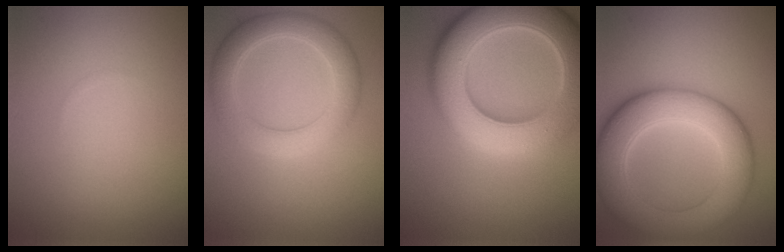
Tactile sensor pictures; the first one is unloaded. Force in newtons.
{"total": 5.0, "press": 5.0, "slide": 0.1}
{"total": 12.8, "press": 12.8, "slide": 0.6}
{"total": 9.5, "press": 9.5, "slide": 0.4}